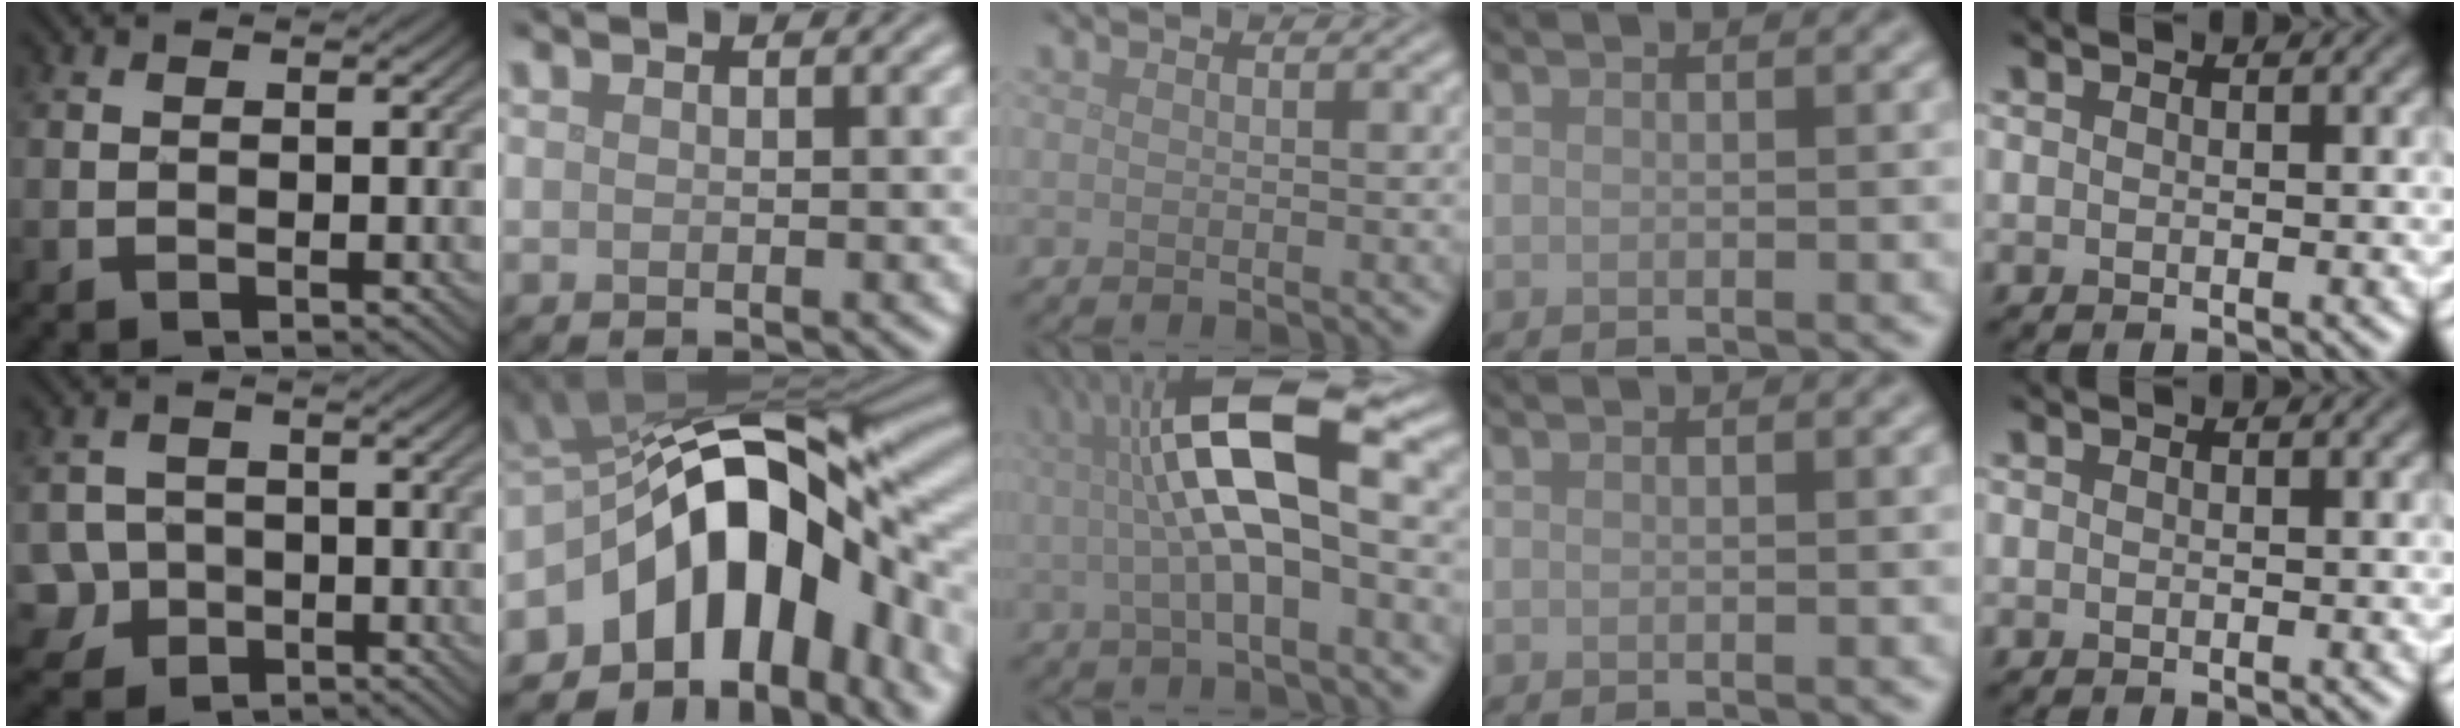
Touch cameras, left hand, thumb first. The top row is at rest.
{"thumb": {"total": 5.2, "force": [-2.4, 4.5, 0.8], "torque": [-0.026, -0.004, -0.063]}, "index": {"total": 14.2, "force": [-4.9, 8.5, 10.2], "torque": [-0.127, 0.010, -0.096]}, "middle": {"total": 9.7, "force": [1.4, 2.9, 9.1], "torque": [-0.155, 0.017, 0.016]}}